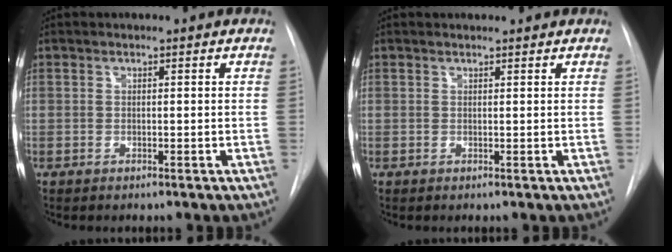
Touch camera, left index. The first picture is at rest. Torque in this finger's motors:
{"motor_torque": [0.70, -1.23, -0.09, 0.00]}